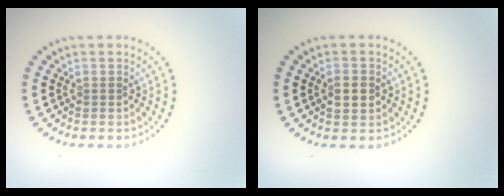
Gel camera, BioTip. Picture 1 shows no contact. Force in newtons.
{"total": 2.3, "press": 2.3, "slide": 0.1}